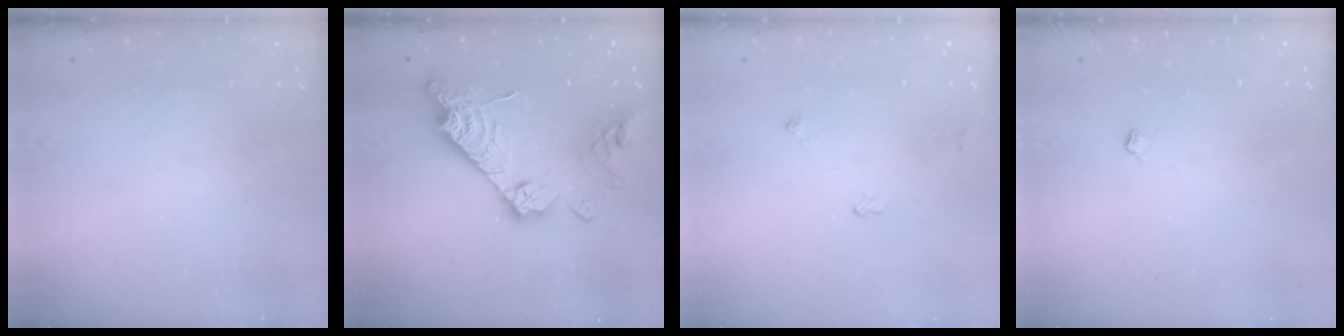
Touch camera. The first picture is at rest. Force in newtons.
{"total": 18.8, "press": 18.7, "slide": 1.9}
{"total": 3.7, "press": 3.7, "slide": 0.6}
{"total": 3.5, "press": 3.5, "slide": 0.5}